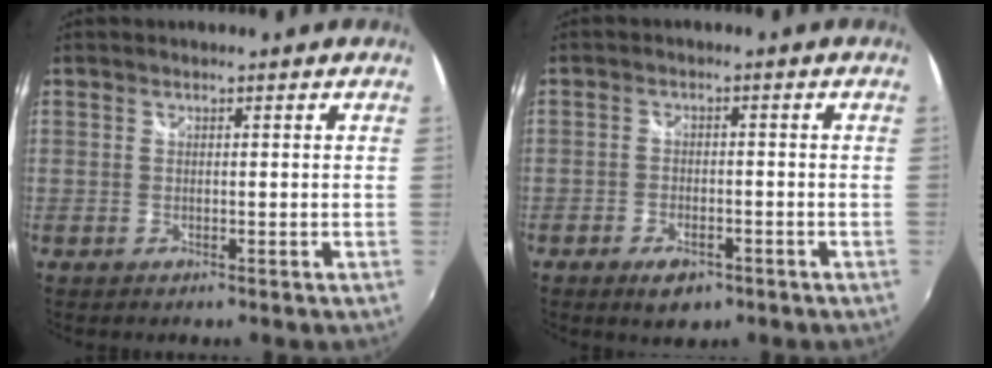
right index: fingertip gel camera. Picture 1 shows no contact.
{"total": 5.4, "force": [-3.4, 2.8, 3.0], "torque": [-0.073, -0.005, -0.053]}